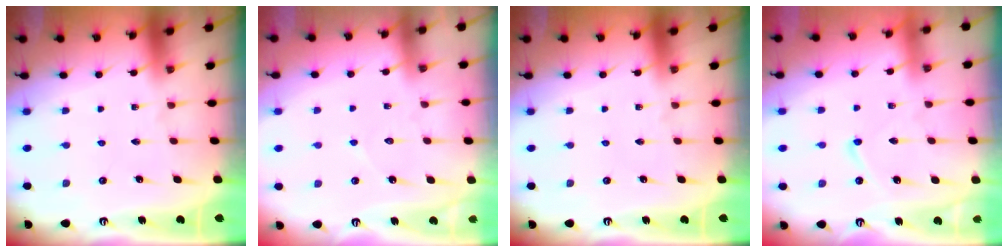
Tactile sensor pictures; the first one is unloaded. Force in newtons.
{"total": 3.8, "press": 3.8, "slide": 0.3}
{"total": 0.0}
{"total": 5.9, "press": 5.9, "slide": 0.7}